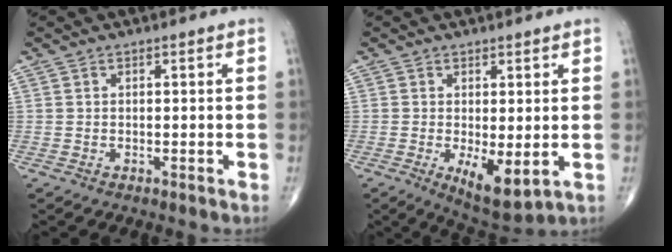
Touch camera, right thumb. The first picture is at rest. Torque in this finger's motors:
{"motor_torque": [1.27, 1.69, 0.32, -0.42, 0.23]}